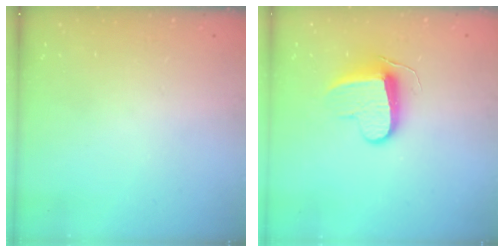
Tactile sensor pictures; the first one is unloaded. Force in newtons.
{"total": 9.5, "press": 9.5, "slide": 0.1}